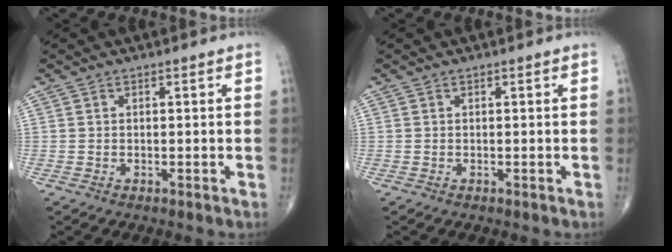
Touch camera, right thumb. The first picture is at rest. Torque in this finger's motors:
{"motor_torque": [-0.11, 0.02, 0.10, 0.10, 0.00]}